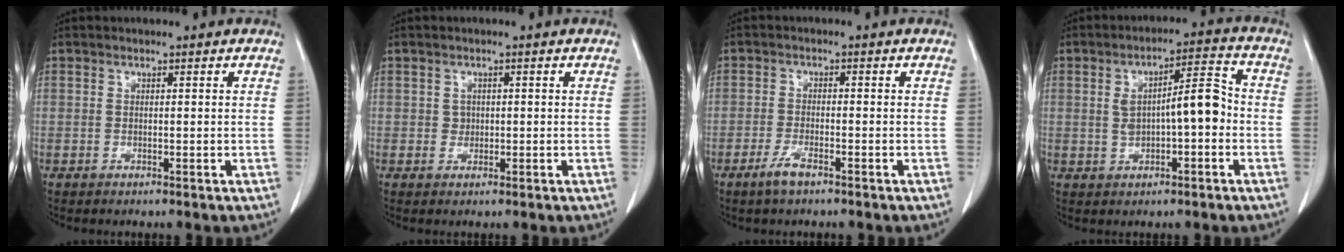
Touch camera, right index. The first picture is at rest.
{"total": 1.2, "force": [0.1, 1.1, 0.4], "torque": [-0.006, 0.002, 0.004]}
{"total": 3.0, "force": [-2.1, 0.5, 2.1], "torque": [-0.047, -0.003, -0.039]}
{"total": 8.2, "force": [-0.4, 2.2, 7.8], "torque": [-0.133, 0.027, -0.003]}